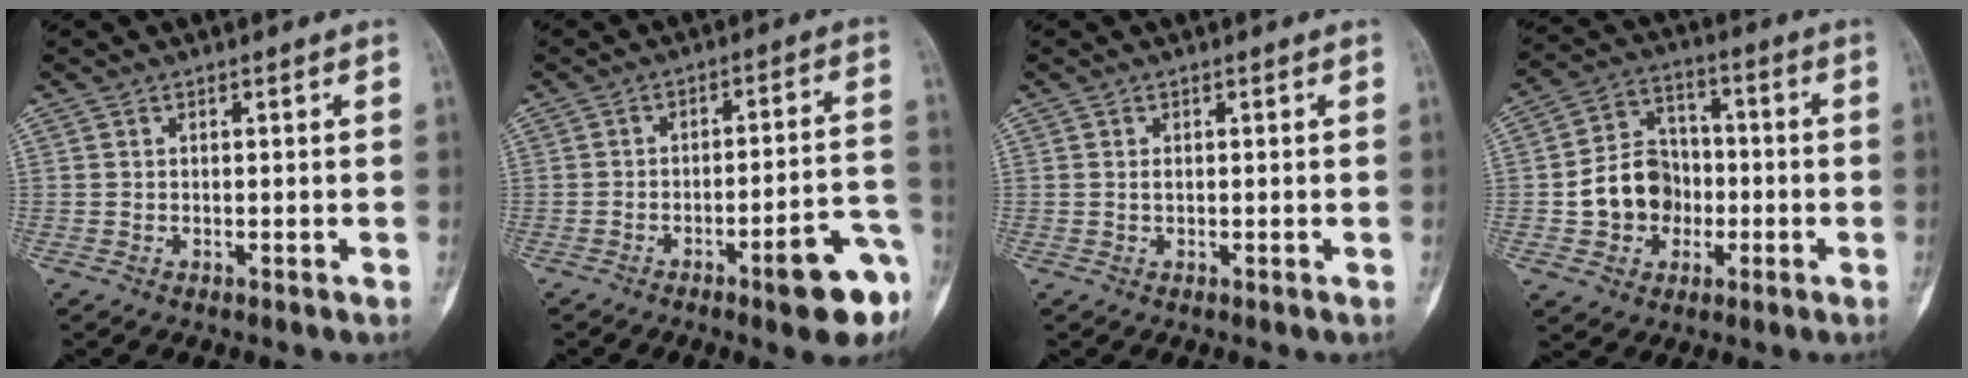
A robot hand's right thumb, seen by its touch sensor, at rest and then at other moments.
{"total": 12.2, "force": [-6.3, 2.5, 10.1], "torque": [-0.112, 0.045, -0.081]}
{"total": 0.6, "force": [0.0, 0.4, 0.5], "torque": [-0.008, 0.000, 0.000]}
{"total": 11.6, "force": [-2.1, 9.8, 5.8], "torque": [-0.067, 0.032, -0.039]}